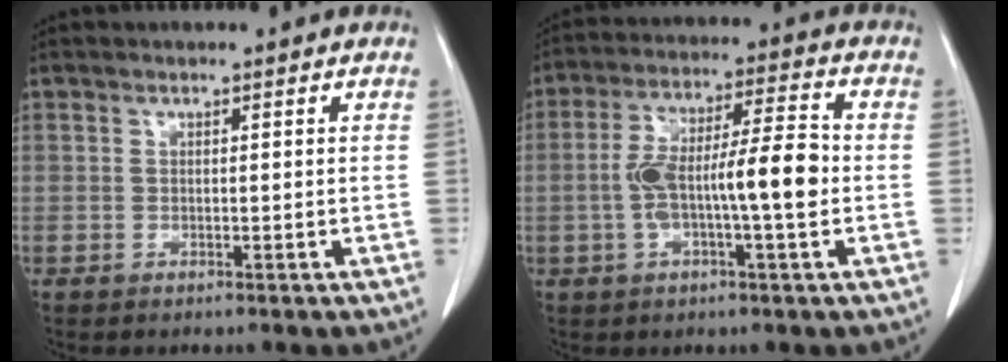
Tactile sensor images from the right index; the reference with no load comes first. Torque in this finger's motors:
{"motor_torque": [0.56, -0.19, 0.35, 0.10]}